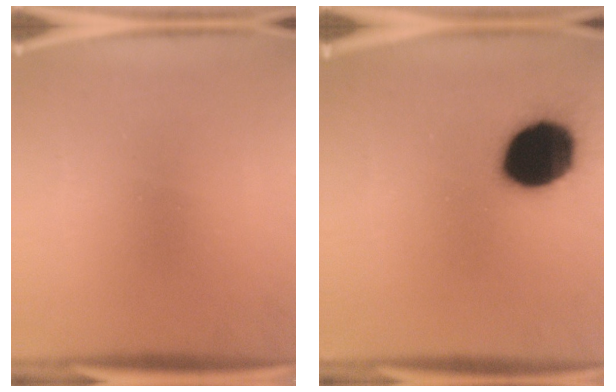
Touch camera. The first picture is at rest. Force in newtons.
{"total": 19.3}